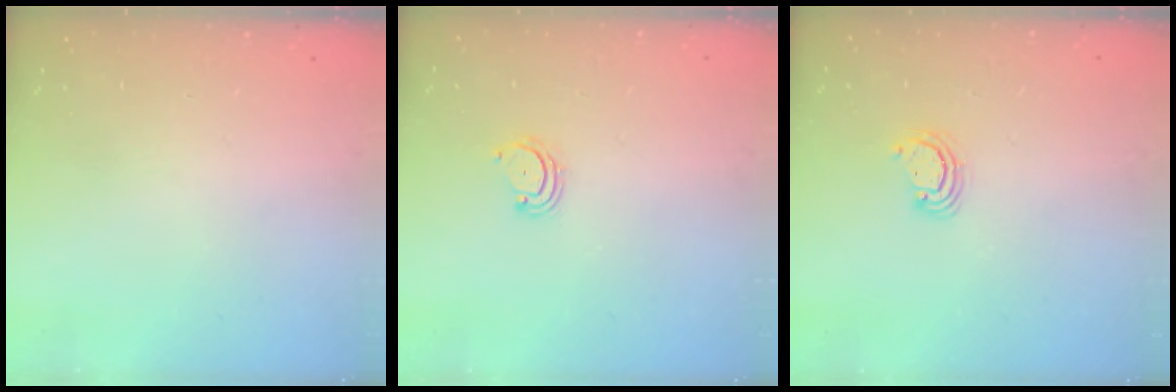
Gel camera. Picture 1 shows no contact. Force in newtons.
{"total": 2.8, "press": 2.8, "slide": 0.3}
{"total": 2.8, "press": 2.8, "slide": 0.3}